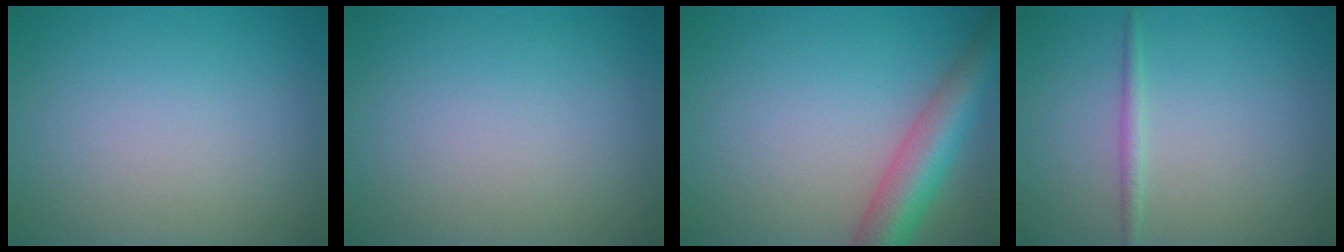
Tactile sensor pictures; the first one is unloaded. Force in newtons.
{"total": 0.0}
{"total": 6.0, "press": 6.0, "slide": 0.2}
{"total": 1.1, "press": 1.1, "slide": 0.1}